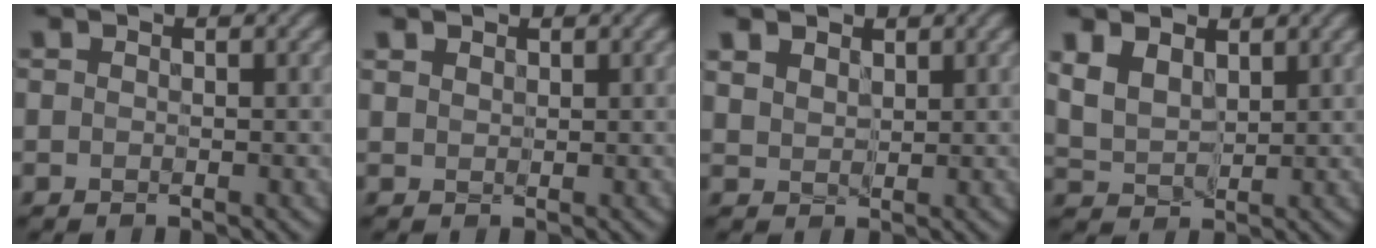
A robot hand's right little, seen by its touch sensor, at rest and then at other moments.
{"total": 1.5, "force": [1.0, 0.9, 0.4], "torque": [-0.016, -0.002, 0.027]}
{"total": 3.4, "force": [2.1, 2.2, 1.5], "torque": [-0.051, 0.004, 0.038]}
{"total": 4.9, "force": [2.4, 3.2, 2.9], "torque": [-0.086, 0.006, 0.045]}